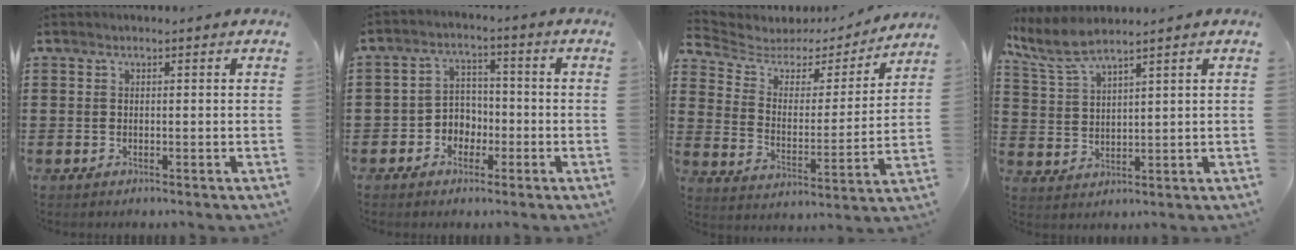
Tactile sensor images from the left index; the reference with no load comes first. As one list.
[{"total": 4.3, "force": [-2.2, 3.5, 1.2], "torque": [-0.034, 0.012, -0.047]}, {"total": 4.0, "force": [3.1, 2.2, 1.1], "torque": [-0.050, -0.020, 0.046]}, {"total": 5.5, "force": [4.6, 0.9, 2.9], "torque": [-0.074, -0.010, 0.083]}]